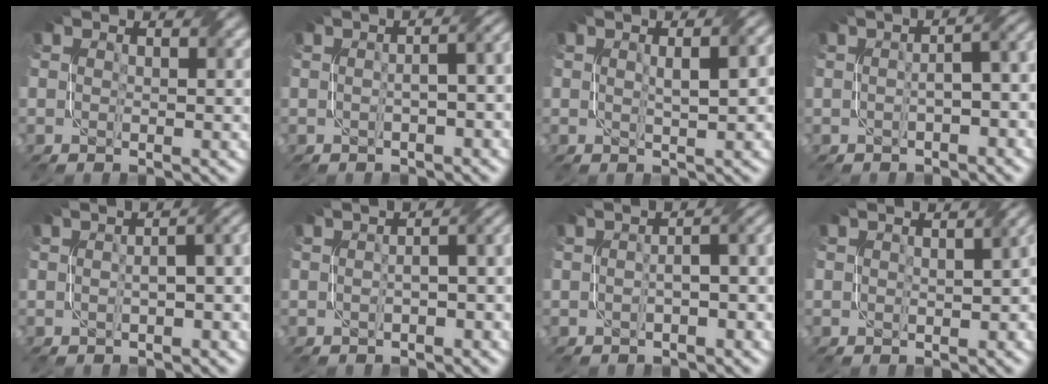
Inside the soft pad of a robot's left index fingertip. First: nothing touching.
{"total": 5.5, "force": [-0.1, 2.4, 4.9], "torque": [-0.044, 0.017, -0.008]}
{"total": 4.1, "force": [0.6, 1.1, 3.9], "torque": [-0.044, 0.015, 0.009]}
{"total": 5.3, "force": [-0.5, 2.1, 4.8], "torque": [-0.045, 0.014, -0.008]}
{"total": 5.8, "force": [-0.2, 2.6, 5.2], "torque": [-0.050, 0.017, -0.009]}
{"total": 4.5, "force": [-0.7, 1.8, 4.1], "torque": [-0.039, 0.009, -0.010]}
{"total": 4.5, "force": [-0.8, 1.7, 4.1], "torque": [-0.043, 0.011, -0.010]}
{"total": 3.7, "force": [0.1, 2.0, 3.2], "torque": [-0.020, 0.002, 0.012]}